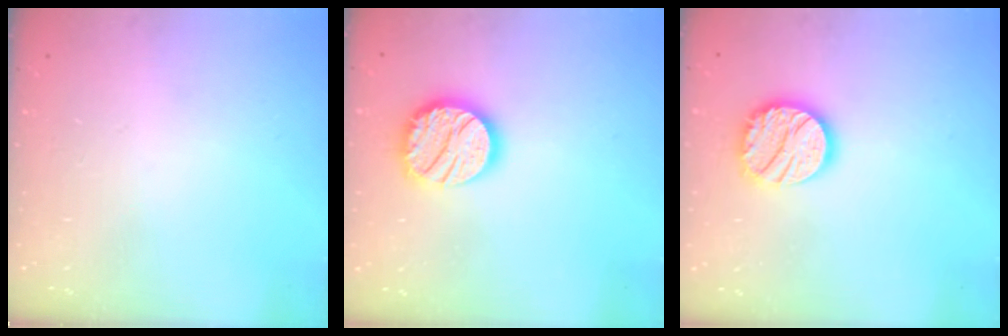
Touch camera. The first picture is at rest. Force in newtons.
{"total": 16.6, "press": 16.6, "slide": 1.2}
{"total": 15.2, "press": 15.1, "slide": 1.1}